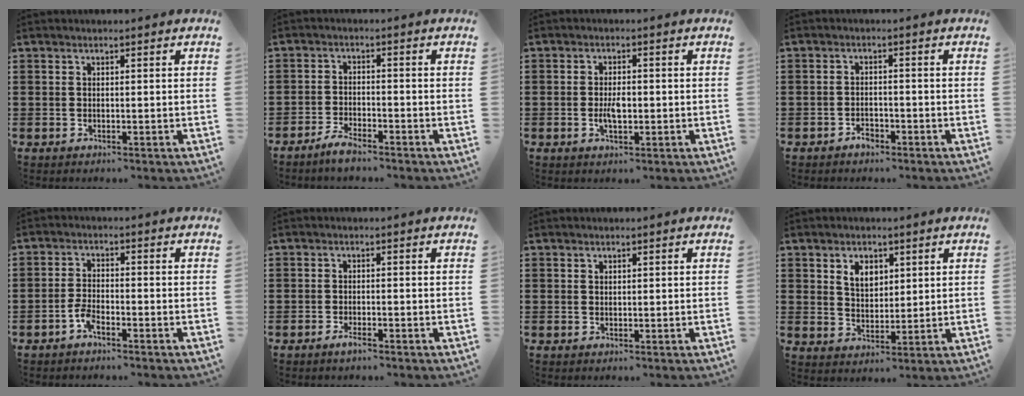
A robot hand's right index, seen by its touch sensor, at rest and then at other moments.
{"total": 2.9, "force": [-2.6, 0.5, 1.1], "torque": [-0.020, 0.009, -0.053]}
{"total": 3.2, "force": [-0.5, 1.4, 2.8], "torque": [-0.053, 0.003, -0.009]}
{"total": 1.8, "force": [-1.5, 0.9, 0.6], "torque": [-0.016, -0.001, -0.030]}
{"total": 2.9, "force": [-1.9, 0.9, 2.0], "torque": [-0.051, 0.001, -0.041]}
{"total": 1.5, "force": [-1.1, 0.3, 1.0], "torque": [-0.025, -0.007, -0.023]}
{"total": 0.6, "force": [0.4, 0.4, 0.1], "torque": [-0.002, 0.002, 0.008]}
{"total": 4.1, "force": [2.1, 2.8, 2.1], "torque": [-0.052, 0.012, 0.037]}